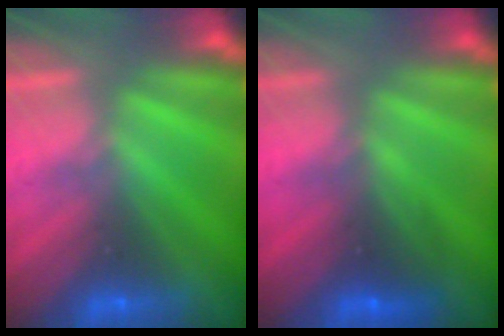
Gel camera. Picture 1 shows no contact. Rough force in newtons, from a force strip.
{"total": 2.8}